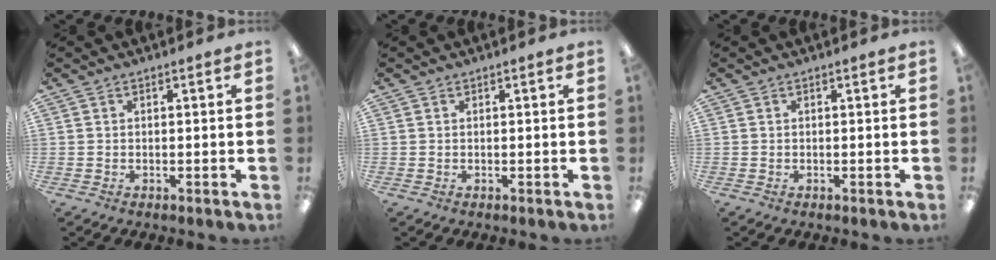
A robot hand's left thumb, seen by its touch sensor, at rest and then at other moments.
{"total": 0.0}
{"total": 0.0}